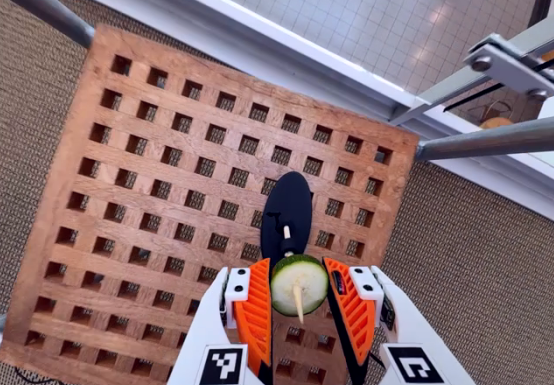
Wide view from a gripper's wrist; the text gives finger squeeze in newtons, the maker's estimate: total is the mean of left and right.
{"total": 9.3, "left": 9.2, "right": 9.3}